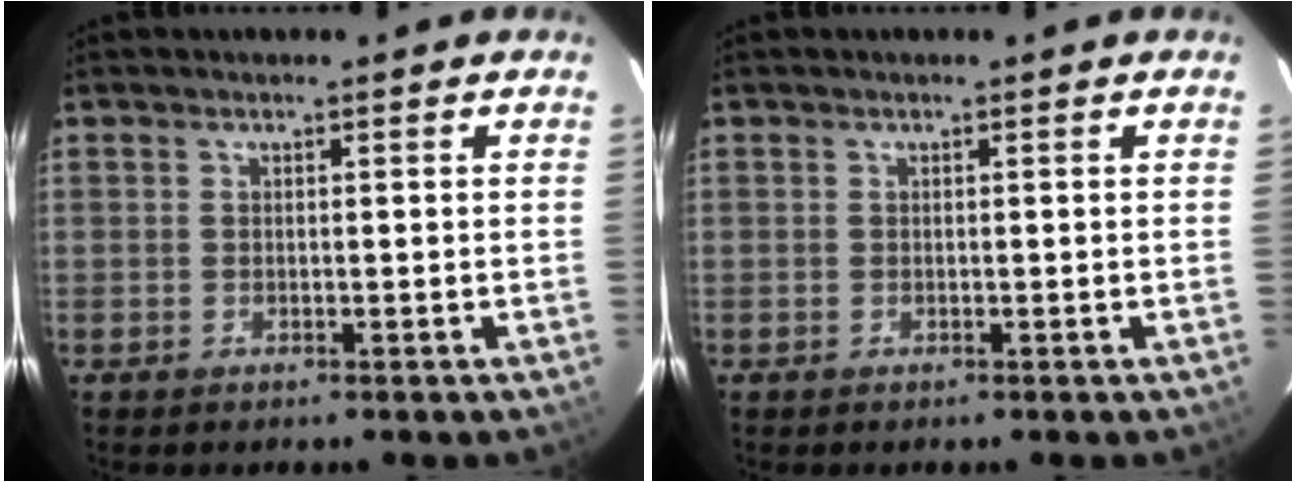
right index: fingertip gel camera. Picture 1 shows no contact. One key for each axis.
{"total": 0.0}